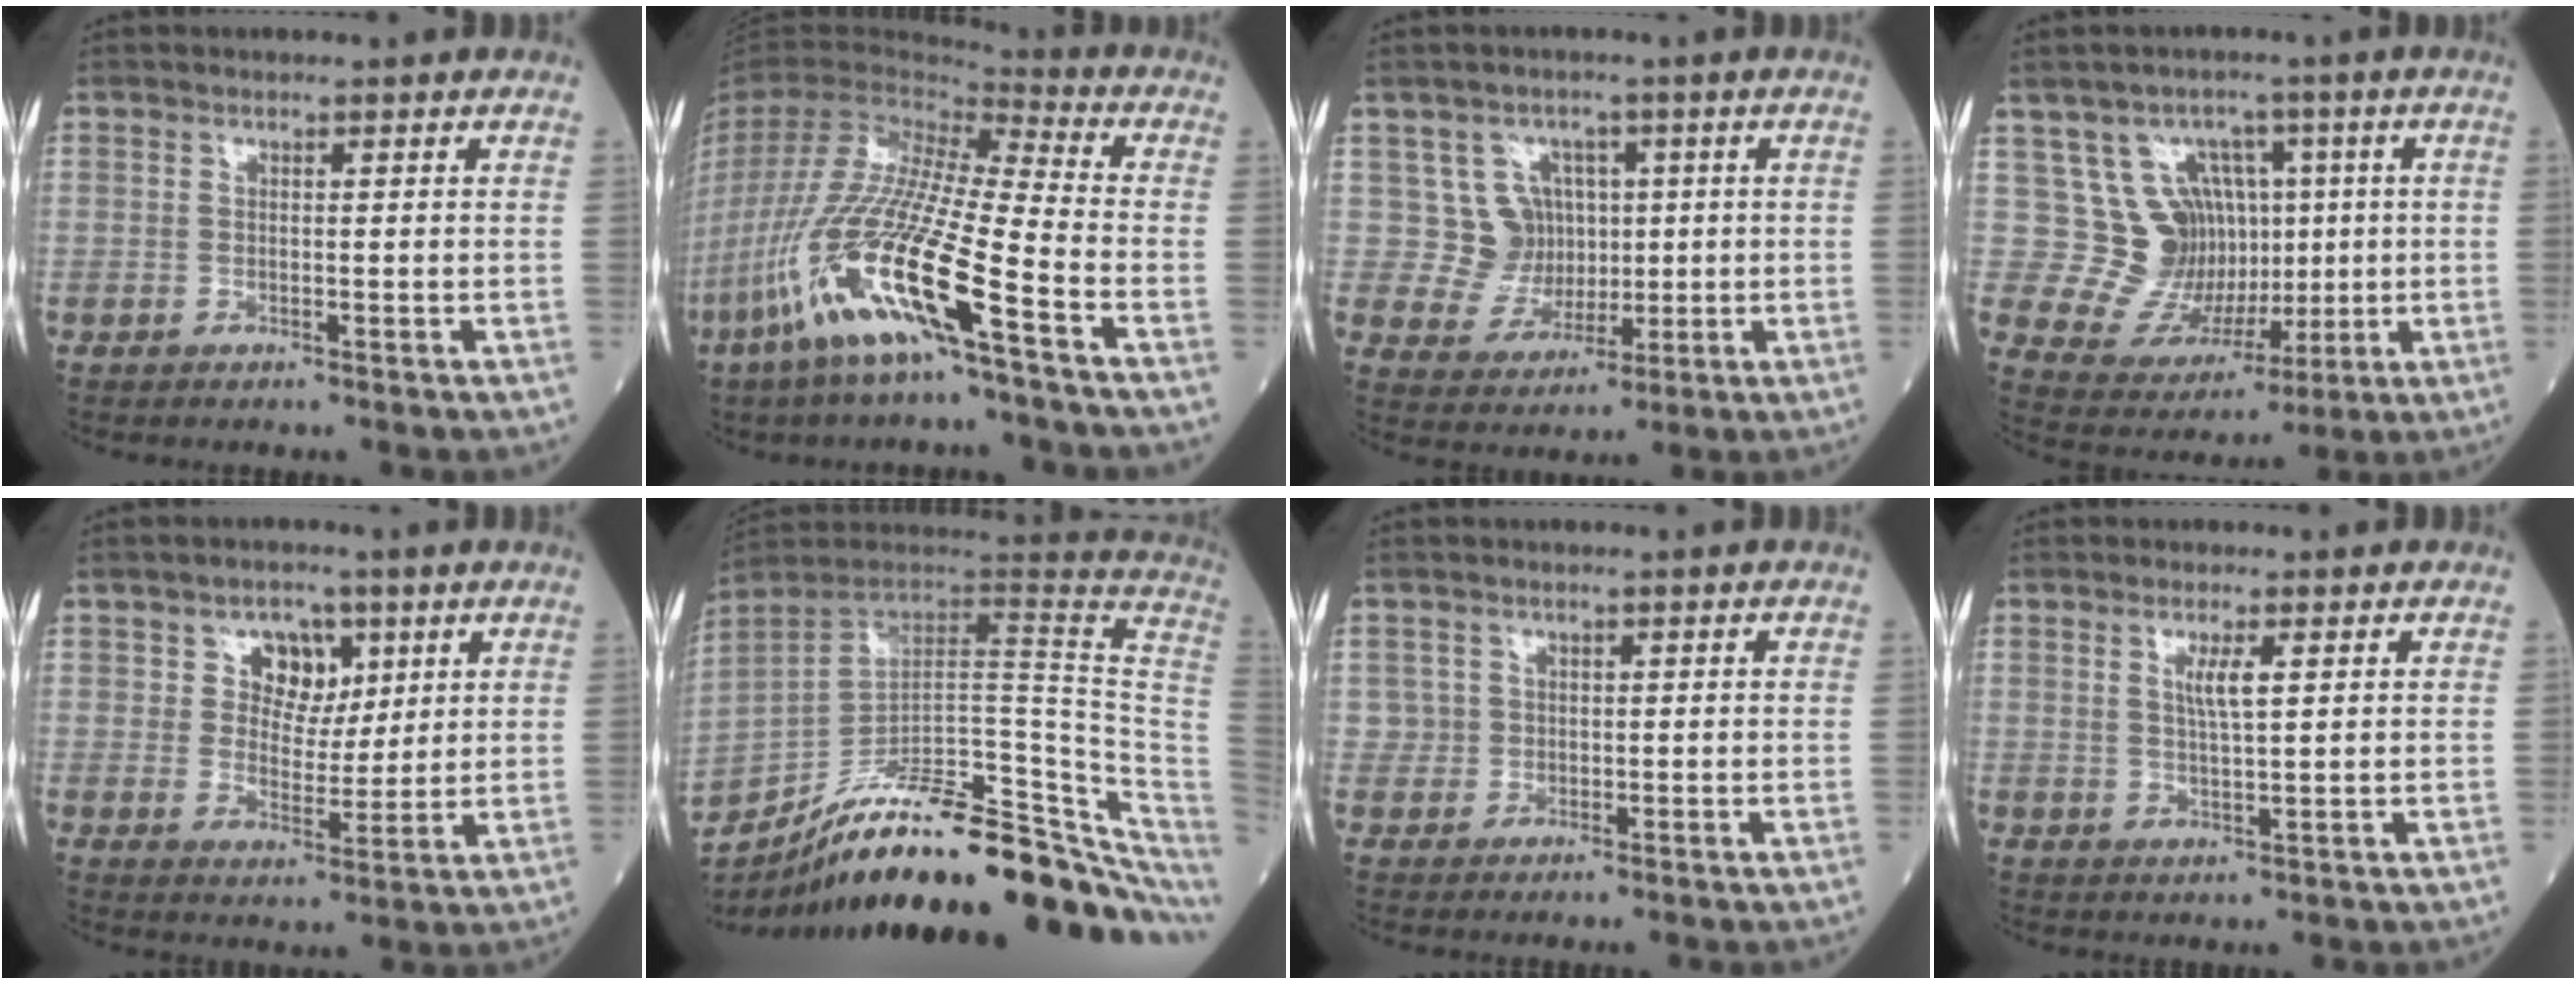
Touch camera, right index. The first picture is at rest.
{"total": 21.1, "force": [-10.2, 1.3, 18.4], "torque": [-0.422, -0.052, -0.203]}
{"total": 6.4, "force": [1.4, 6.2, 0.5], "torque": [-0.005, 0.019, 0.030]}
{"total": 10.2, "force": [2.1, 9.3, 3.7], "torque": [-0.066, 0.034, 0.058]}
{"total": 5.6, "force": [2.5, 4.3, 2.8], "torque": [-0.041, 0.009, 0.042]}
{"total": 27.4, "force": [-20.0, 4.6, 18.1], "torque": [-0.187, 0.010, -0.300]}
{"total": 1.3, "force": [0.0, 1.3, -0.2], "torque": [0.006, 0.006, -0.004]}
{"total": 2.9, "force": [0.9, 0.0, 2.7], "torque": [-0.059, -0.003, 0.018]}